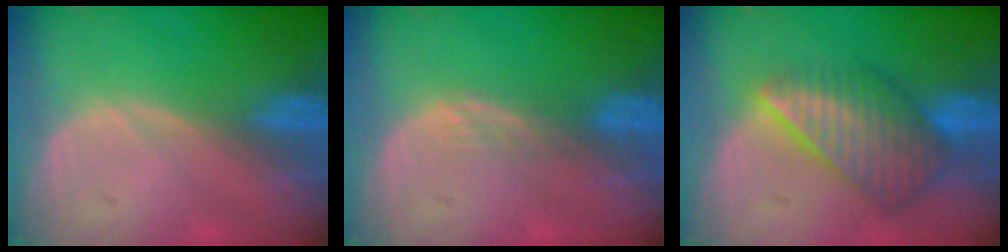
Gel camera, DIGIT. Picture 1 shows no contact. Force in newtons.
{"total": 1.5, "press": 1.5, "slide": 0.3}
{"total": 8.8, "press": 7.7, "slide": 4.4}